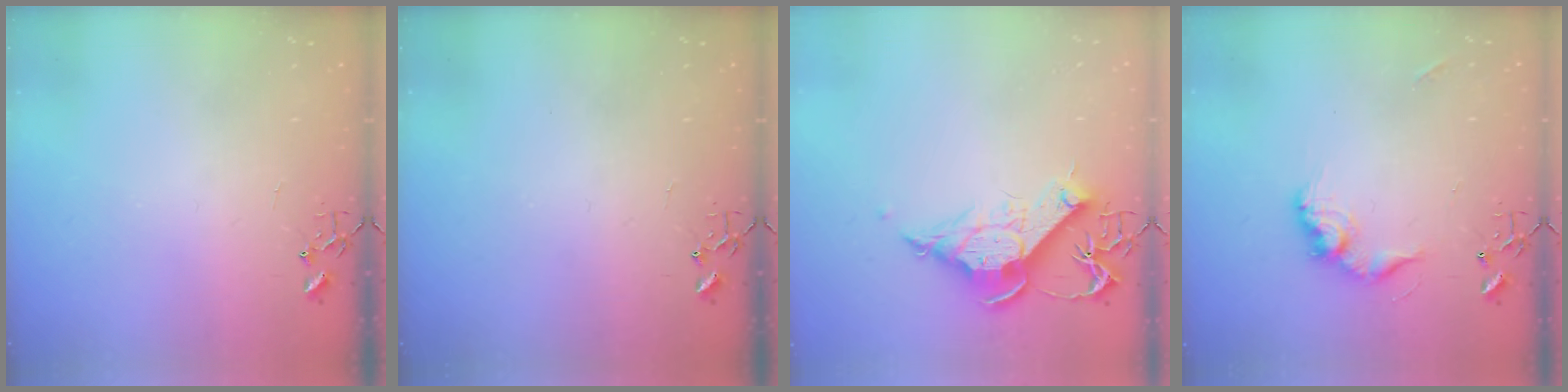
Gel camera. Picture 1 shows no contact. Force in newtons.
{"total": 0.0}
{"total": 13.2, "press": 13.1, "slide": 1.6}
{"total": 12.6, "press": 12.6, "slide": 0.7}